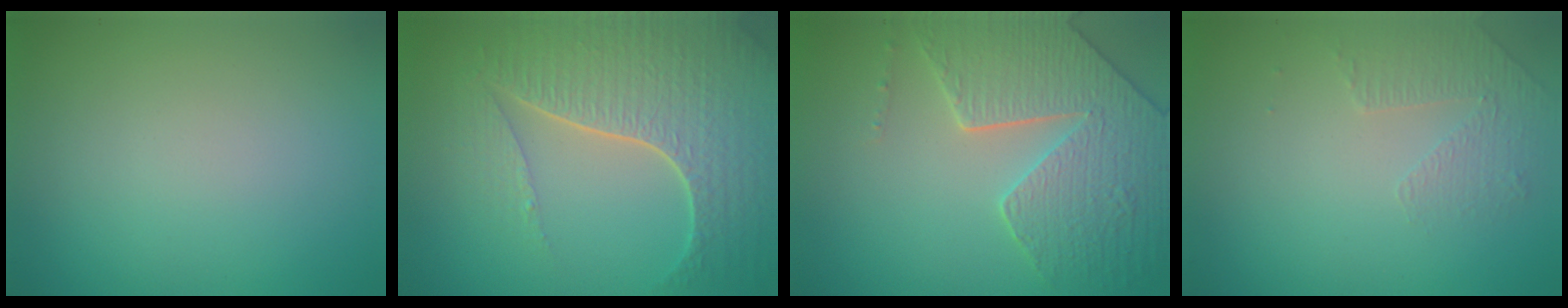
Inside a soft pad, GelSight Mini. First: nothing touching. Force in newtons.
{"total": 7.4, "press": 5.4, "slide": 5.1}
{"total": 6.3, "press": 5.6, "slide": 3.1}
{"total": 1.4, "press": 0.9, "slide": 1.1}